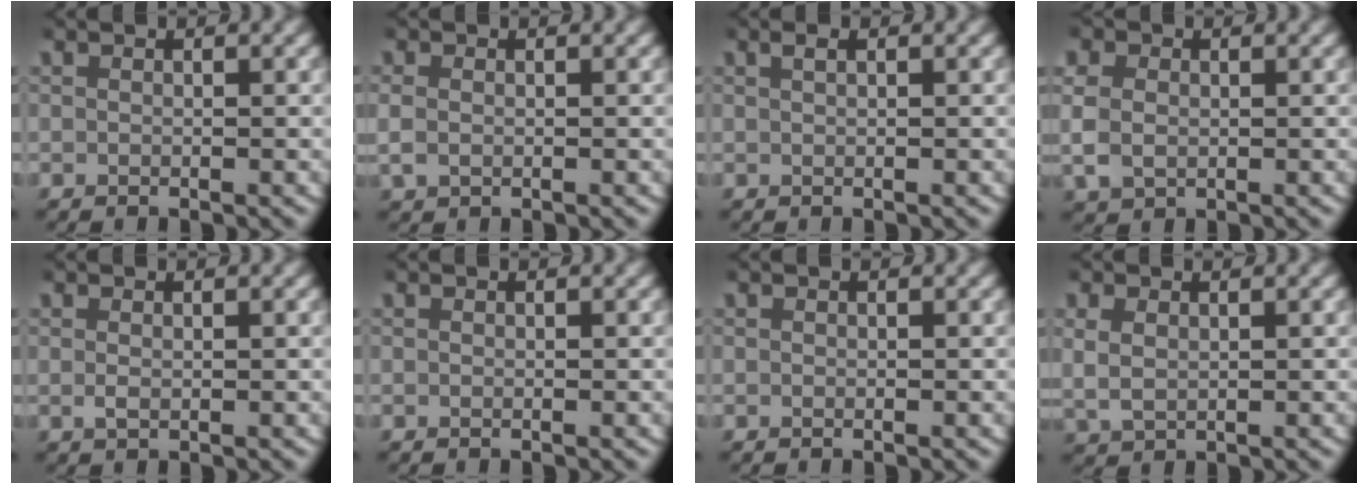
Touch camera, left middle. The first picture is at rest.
{"total": 2.0, "force": [0.1, 1.6, 1.1], "torque": [-0.039, -0.003, 0.007]}
{"total": 0.9, "force": [0.4, 0.2, 0.7], "torque": [-0.008, 0.005, 0.008]}
{"total": 5.0, "force": [0.5, 4.4, 2.5], "torque": [-0.078, -0.005, 0.011]}
{"total": 0.6, "force": [0.1, 0.2, 0.6], "torque": [-0.015, -0.003, 0.007]}
{"total": 0.0}
{"total": 0.0}
{"total": 3.1, "force": [0.7, 2.6, 1.6], "torque": [-0.049, -0.004, 0.021]}